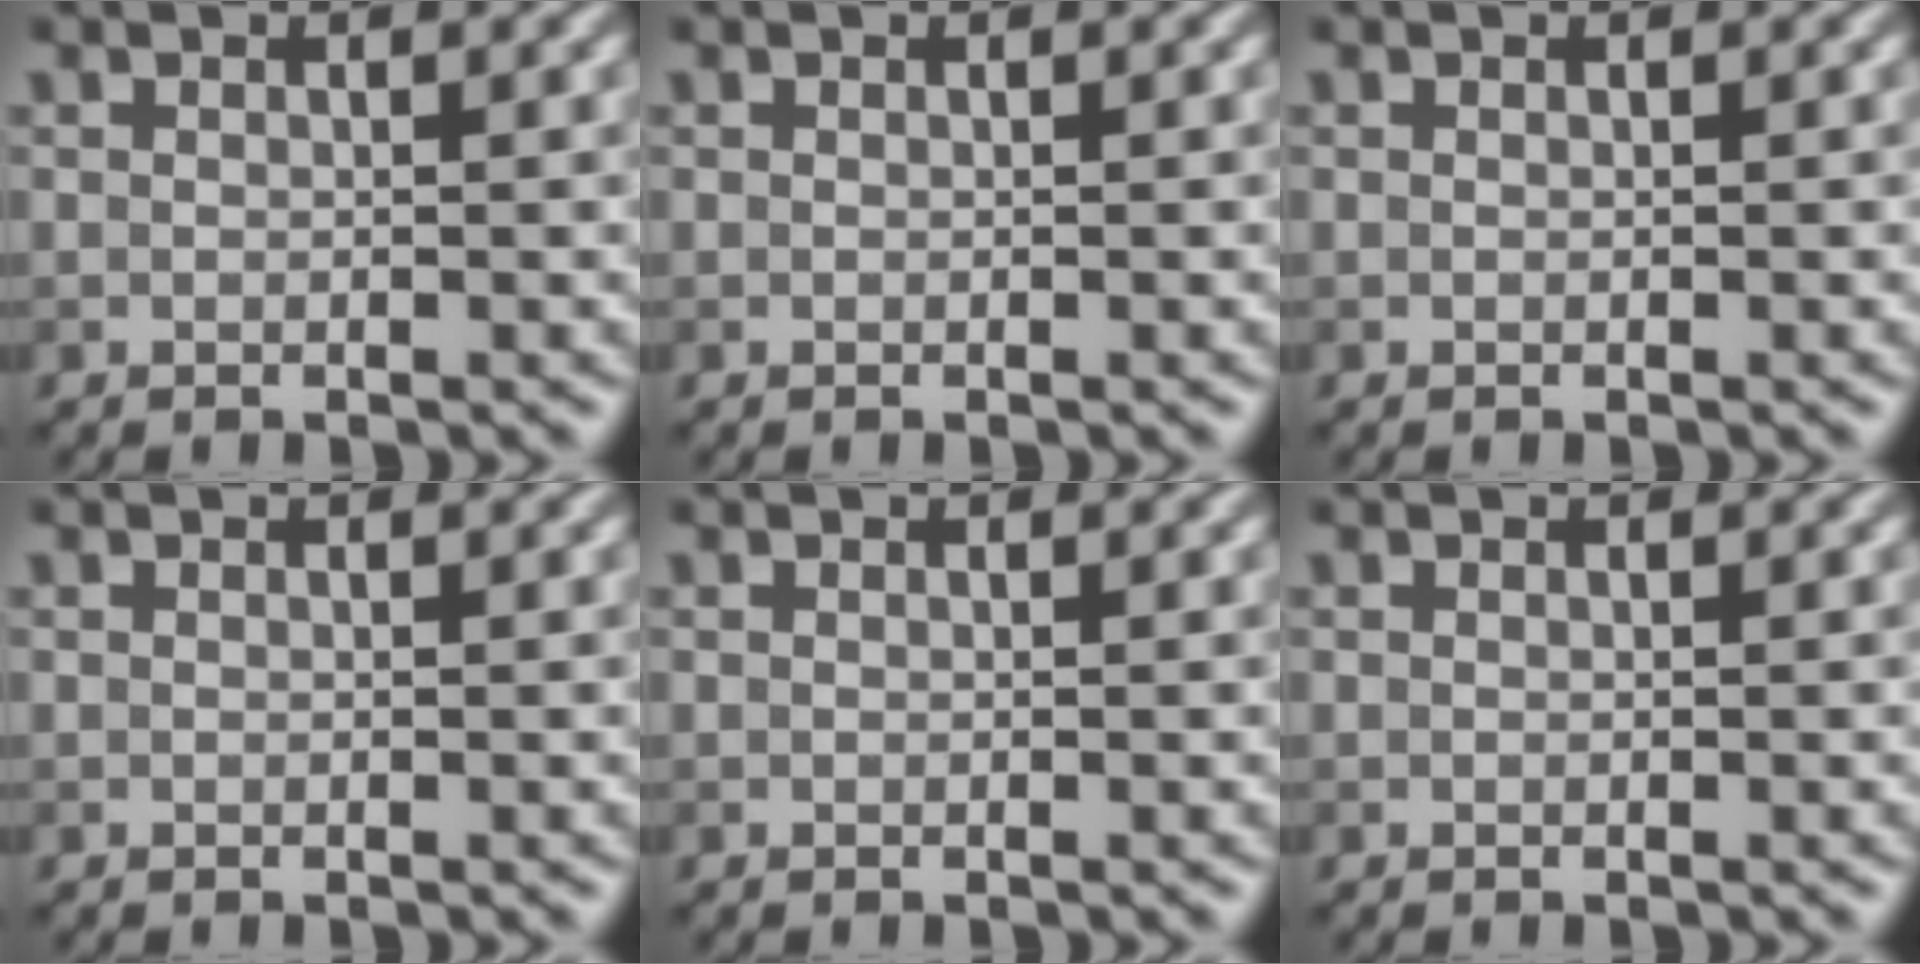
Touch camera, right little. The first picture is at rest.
{"total": 0.0}
{"total": 0.0}
{"total": 0.0}
{"total": 0.0}
{"total": 0.0}